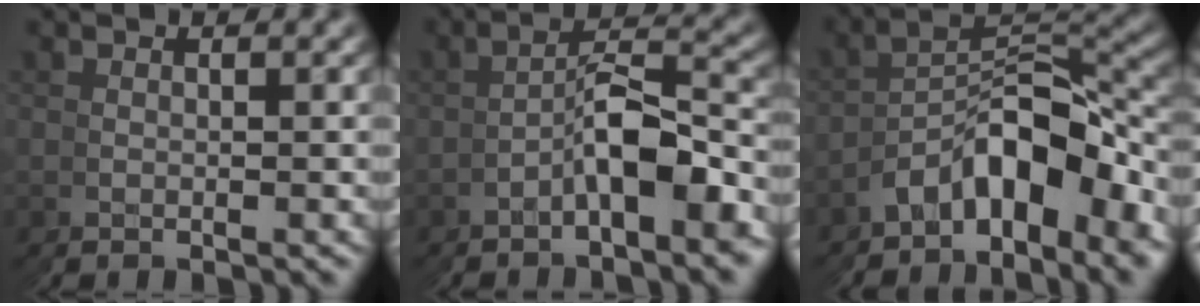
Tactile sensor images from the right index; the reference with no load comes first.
{"total": 4.5, "force": [-2.7, 1.3, 3.4], "torque": [-0.046, 0.003, -0.044]}
{"total": 7.5, "force": [-4.1, 3.6, 5.1], "torque": [-0.079, -0.010, -0.055]}